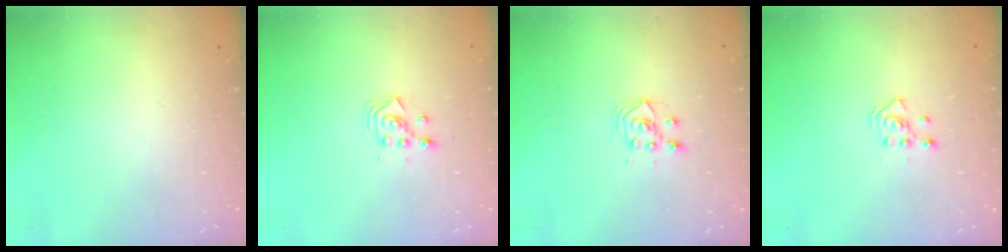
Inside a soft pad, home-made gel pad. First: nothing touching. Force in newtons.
{"total": 2.9, "press": 2.9, "slide": 0.4}
{"total": 3.7, "press": 3.4, "slide": 1.6}
{"total": 2.5, "press": 2.3, "slide": 1.0}